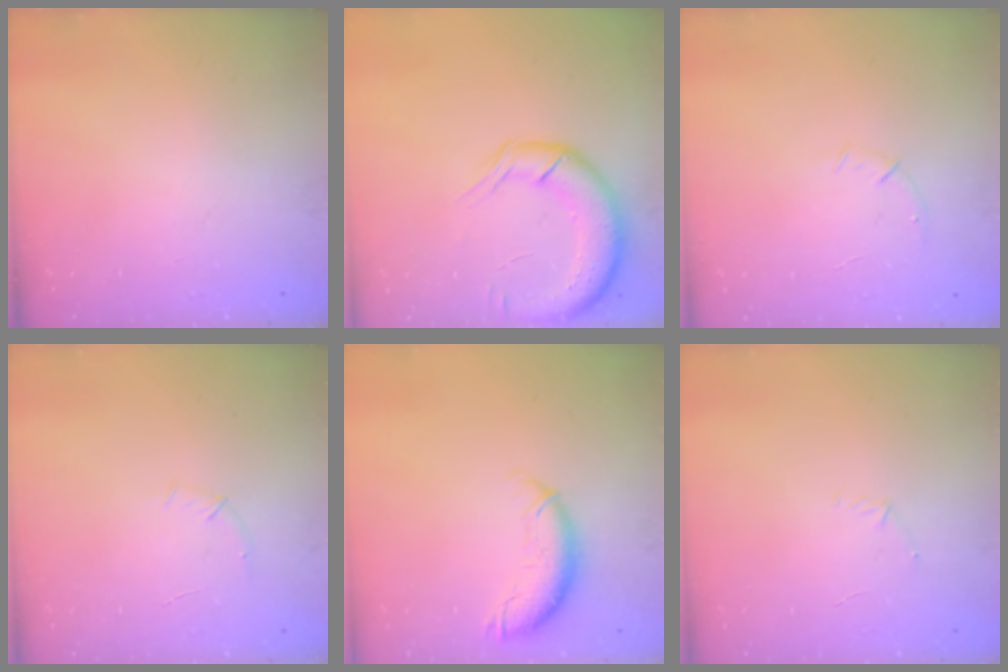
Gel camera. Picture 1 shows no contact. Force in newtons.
{"total": 14.4, "press": 14.0, "slide": 3.5}
{"total": 5.1, "press": 4.9, "slide": 1.4}
{"total": 5.0, "press": 4.8, "slide": 1.4}
{"total": 9.9, "press": 9.9, "slide": 1.3}
{"total": 4.7, "press": 4.5, "slide": 1.3}